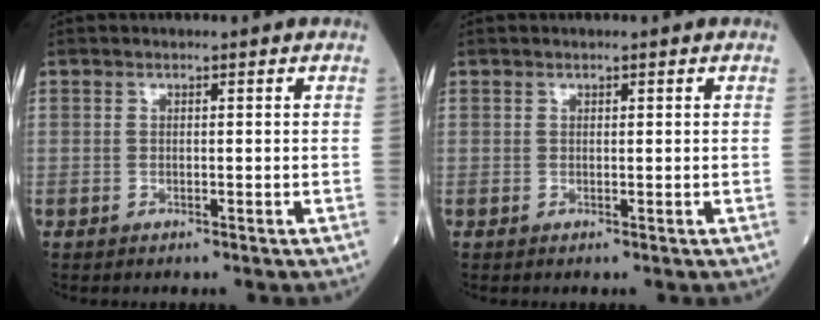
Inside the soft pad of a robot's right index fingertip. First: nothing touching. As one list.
[{"total": 0.0}]